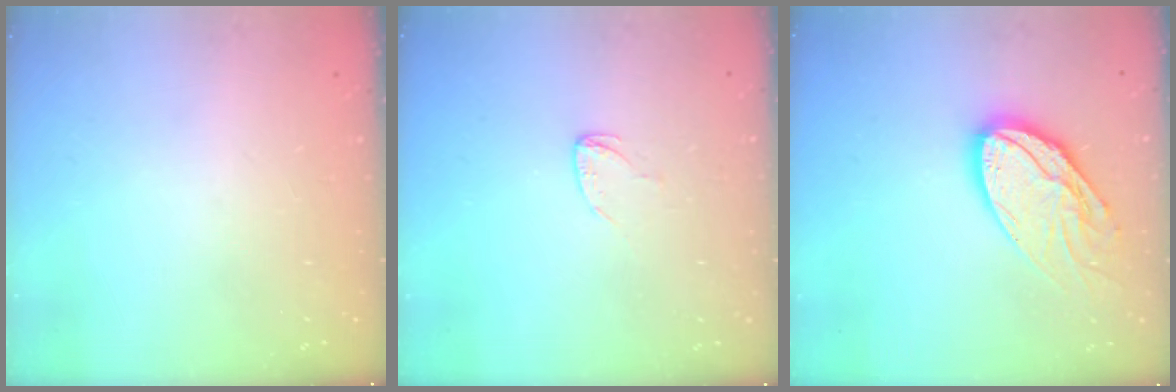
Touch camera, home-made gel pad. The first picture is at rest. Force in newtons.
{"total": 3.3, "press": 3.3, "slide": 0.2}
{"total": 16.4, "press": 16.3, "slide": 1.4}